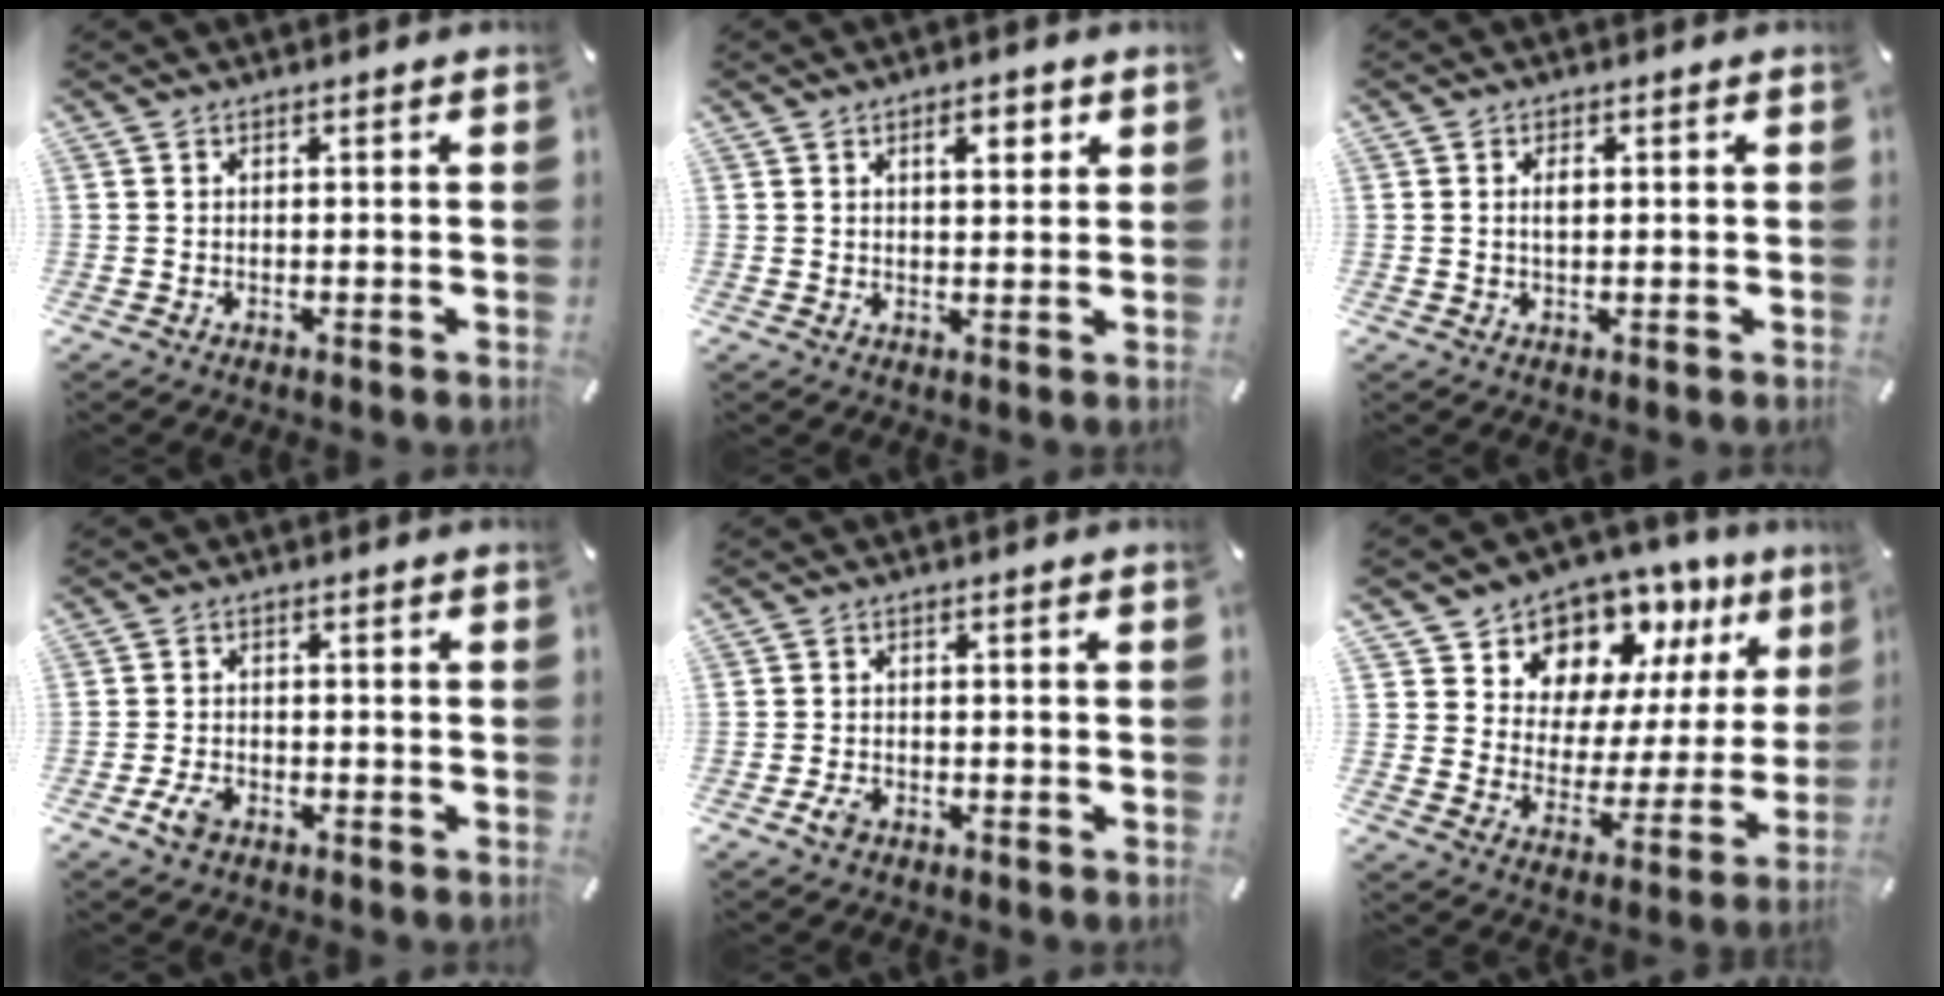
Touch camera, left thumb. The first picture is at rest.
{"total": 4.6, "force": [2.1, 2.2, 3.4], "torque": [-0.042, -0.006, 0.028]}
{"total": 2.2, "force": [0.4, 1.1, 1.8], "torque": [-0.031, 0.001, 0.004]}
{"total": 3.9, "force": [-2.2, 2.2, 2.3], "torque": [-0.058, 0.003, -0.043]}
{"total": 2.6, "force": [-1.5, 1.5, 1.5], "torque": [-0.042, 0.000, -0.032]}
{"total": 11.2, "force": [9.1, 6.6, 0.4], "torque": [-0.008, -0.106, 0.163]}